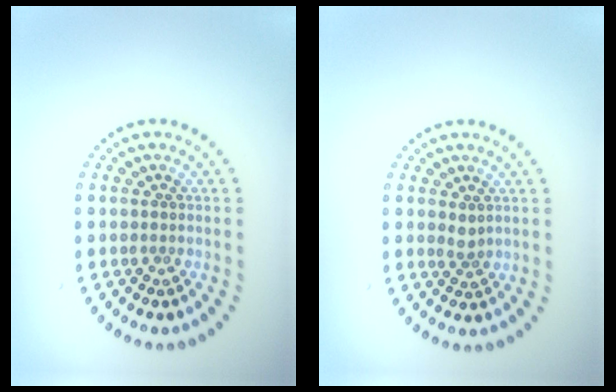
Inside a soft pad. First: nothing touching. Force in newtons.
{"total": 1.0, "press": 0.8, "slide": 0.6}